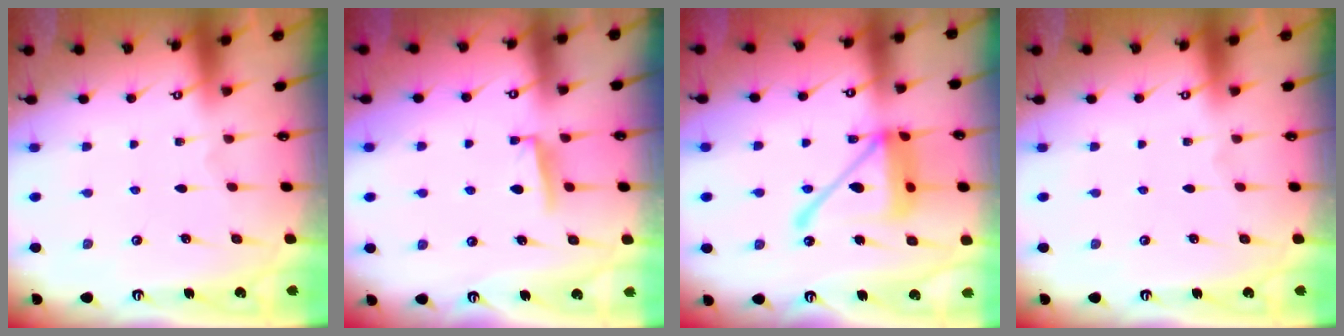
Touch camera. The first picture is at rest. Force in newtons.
{"total": 4.6, "press": 4.5, "slide": 0.6}
{"total": 17.8, "press": 17.7, "slide": 1.8}
{"total": 0.0}